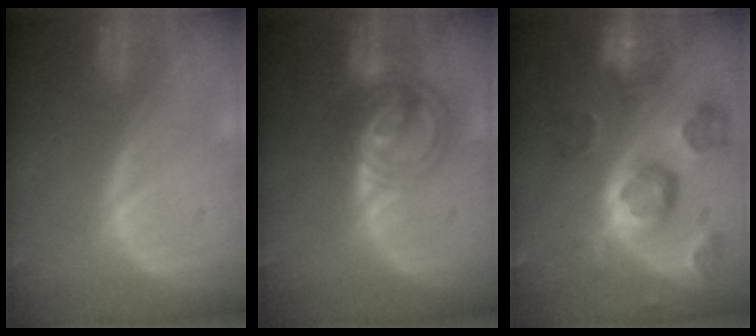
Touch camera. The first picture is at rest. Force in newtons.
{"total": 6.7, "press": 6.4, "slide": 2.0}
{"total": 11.6, "press": 10.1, "slide": 5.6}